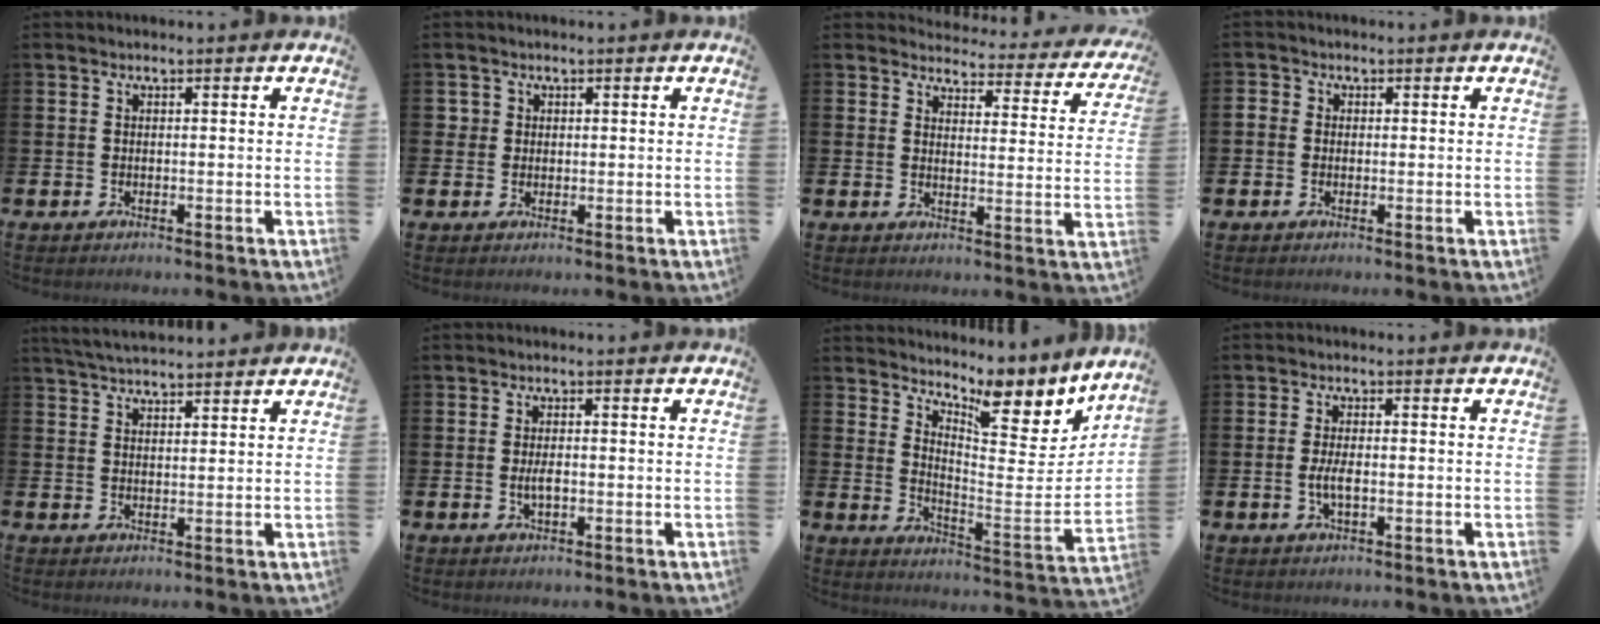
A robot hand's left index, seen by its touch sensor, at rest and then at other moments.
{"total": 1.7, "force": [0.9, 1.4, 0.2], "torque": [0.007, 0.004, 0.013]}
{"total": 3.6, "force": [3.5, 0.9, 0.4], "torque": [-0.009, -0.038, 0.052]}
{"total": 1.1, "force": [0.0, 1.1, 0.3], "torque": [0.001, 0.003, -0.004]}
{"total": 4.2, "force": [4.0, 0.4, 0.9], "torque": [-0.026, -0.015, 0.075]}
{"total": 2.2, "force": [-0.1, 1.0, 1.9], "torque": [-0.030, -0.002, -0.005]}
{"total": 8.4, "force": [7.6, 2.0, 3.1], "torque": [-0.041, -0.080, 0.122]}
{"total": 2.8, "force": [-0.3, 1.1, 2.6], "torque": [-0.039, -0.003, -0.008]}